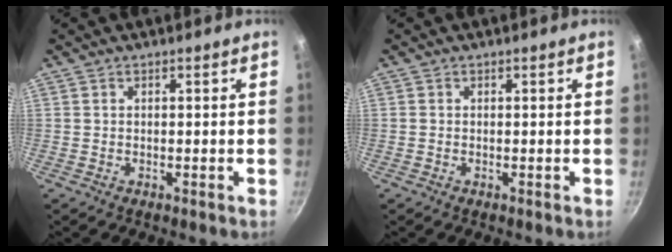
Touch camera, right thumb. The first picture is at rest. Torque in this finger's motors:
{"motor_torque": [0.44, -0.16, -0.26, 0.24, -0.02]}